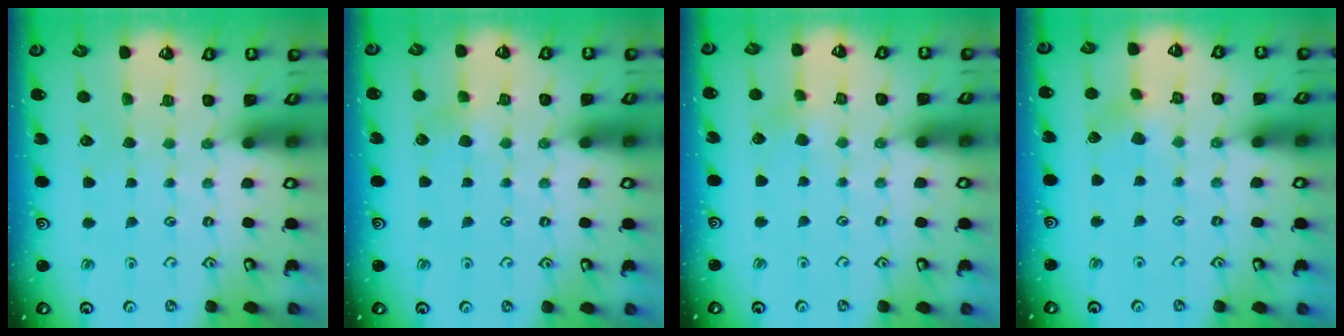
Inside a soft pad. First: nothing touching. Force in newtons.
{"total": 4.4, "press": 4.4, "slide": 0.5}
{"total": 3.2, "press": 3.0, "slide": 0.9}
{"total": 3.5, "press": 3.5, "slide": 0.4}